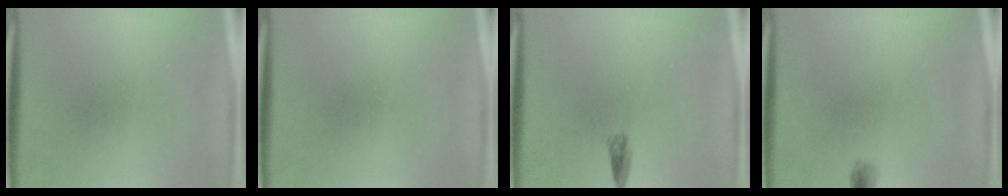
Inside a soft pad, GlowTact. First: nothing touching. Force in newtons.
{"total": 0.0}
{"total": 1.3}
{"total": 1.4}